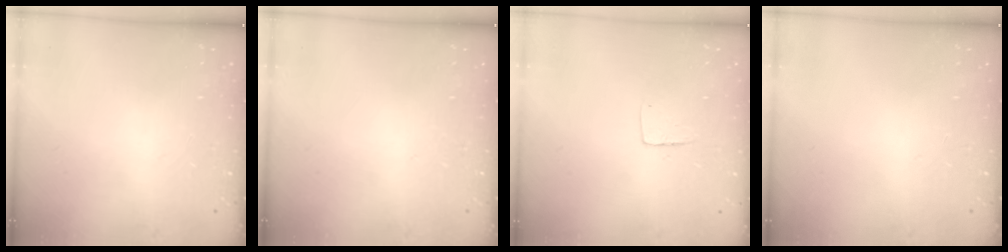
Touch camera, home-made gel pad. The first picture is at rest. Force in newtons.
{"total": 0.0}
{"total": 5.3, "press": 5.3, "slide": 0.4}
{"total": 0.0}